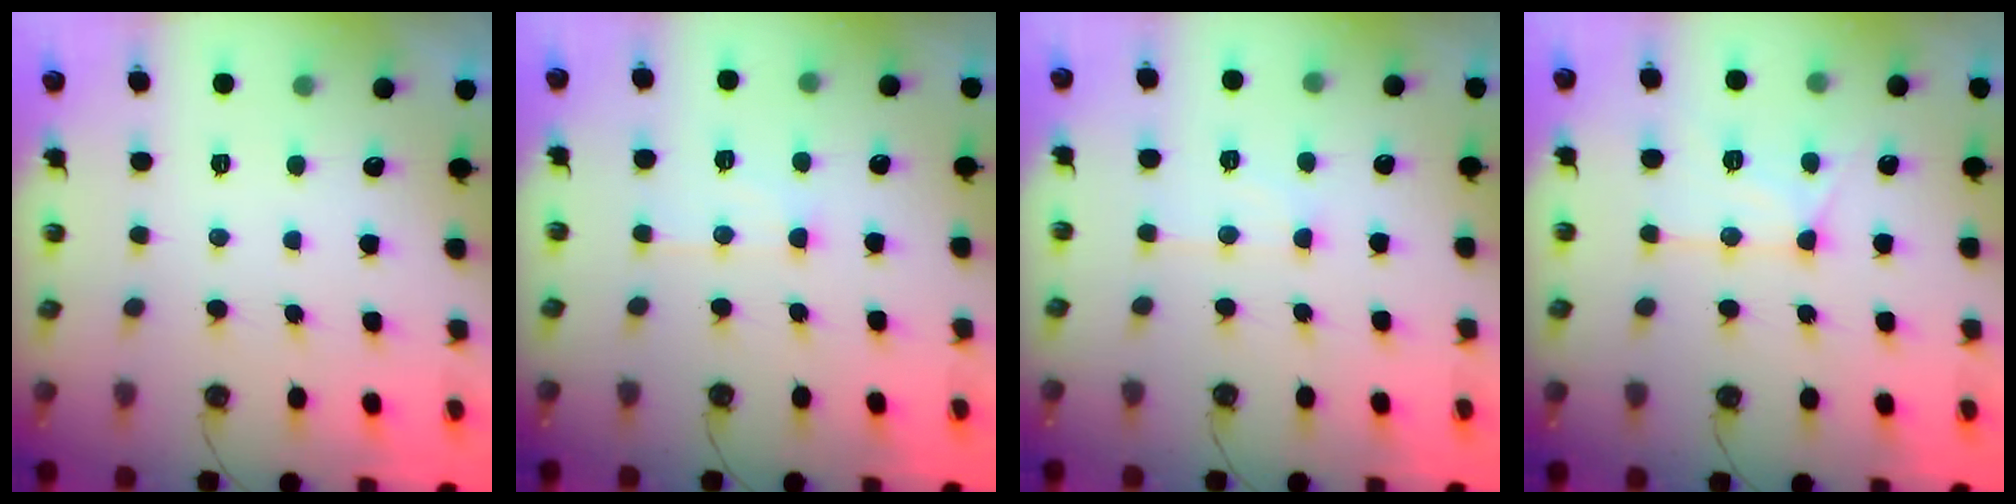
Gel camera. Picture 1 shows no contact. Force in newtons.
{"total": 7.1, "press": 7.1, "slide": 0.6}
{"total": 7.5, "press": 7.5, "slide": 0.6}
{"total": 12.3, "press": 12.3, "slide": 0.9}